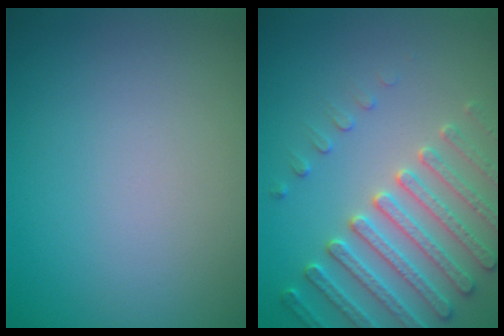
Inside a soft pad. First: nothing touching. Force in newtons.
{"total": 4.5, "press": 4.5, "slide": 0.6}